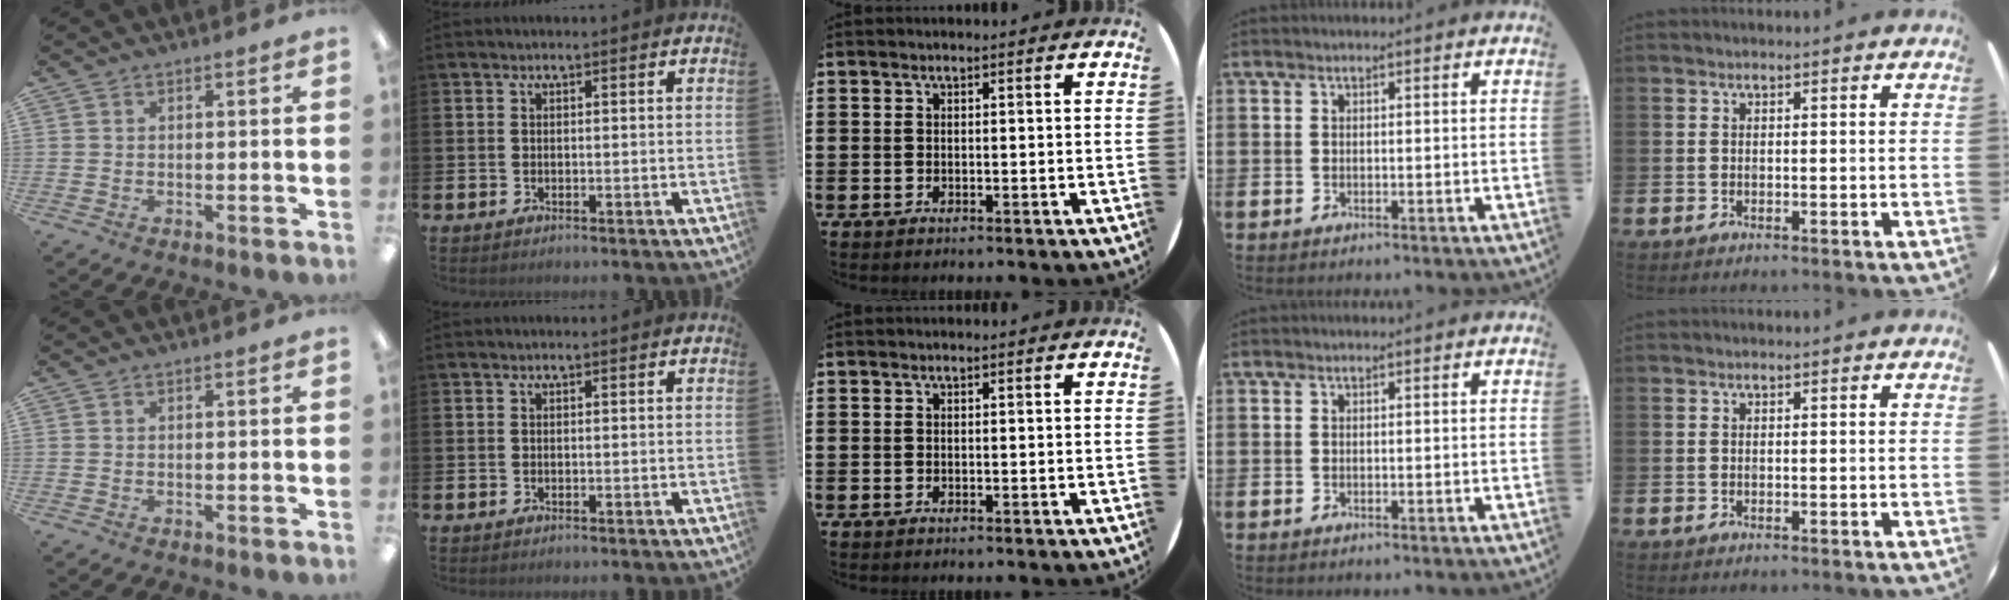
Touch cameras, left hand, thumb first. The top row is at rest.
{}